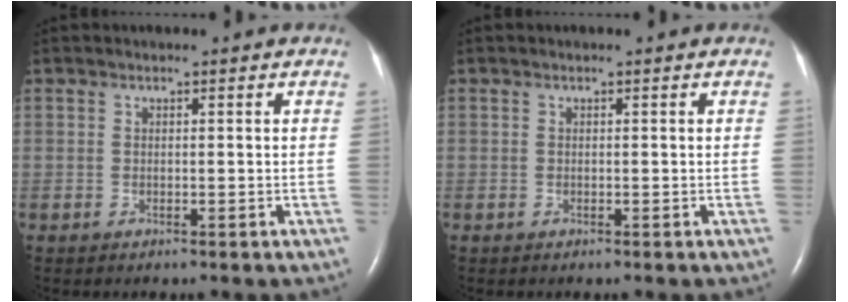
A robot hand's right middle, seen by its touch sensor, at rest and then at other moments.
{"total": 0.0}